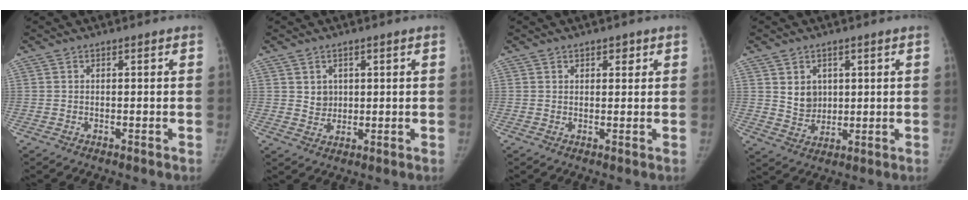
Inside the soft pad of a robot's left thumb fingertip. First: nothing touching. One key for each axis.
{"total": 3.2, "fx": 1.1, "fy": 2.8, "fz": 1.2, "tx": -0.006, "ty": -0.010, "tz": 0.025}
{"total": 1.9, "fx": 1.1, "fy": 1.3, "fz": 0.9, "tx": 0.005, "ty": -0.004, "tz": 0.013}
{"total": 5.6, "fx": 1.7, "fy": 4.6, "fz": 2.7, "tx": -0.023, "ty": -0.017, "tz": 0.041}